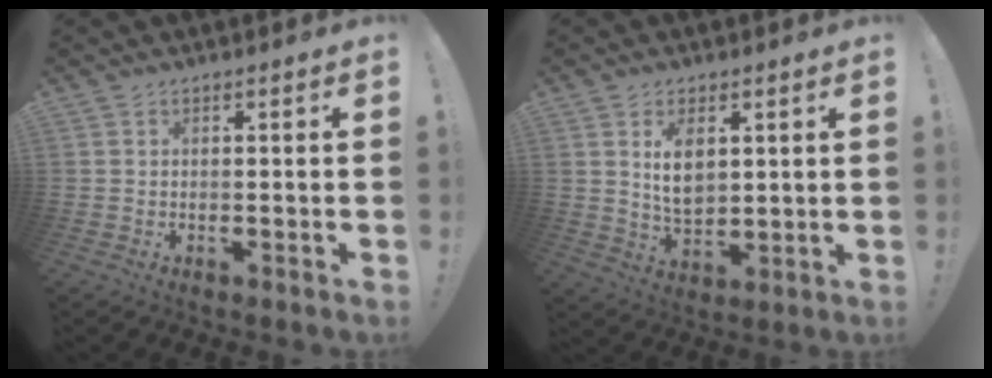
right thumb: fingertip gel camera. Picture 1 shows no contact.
{"total": 8.4, "force": [3.6, 5.0, 5.7], "torque": [-0.086, -0.019, 0.063]}